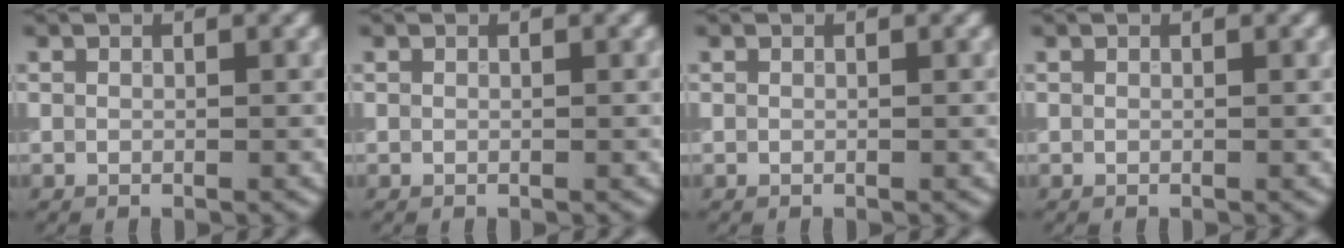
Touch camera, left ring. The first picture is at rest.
{"total": 0.0}
{"total": 0.0}
{"total": 0.0}